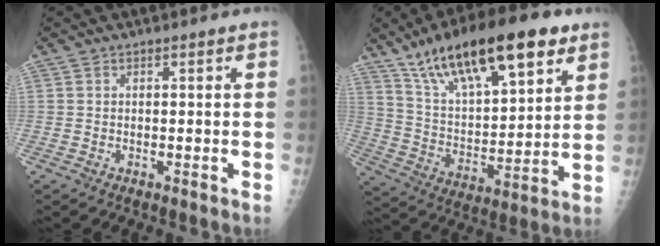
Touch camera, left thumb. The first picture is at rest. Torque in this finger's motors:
{"motor_torque": [0.75, 0.76, 1.47, -1.30, 0.47]}